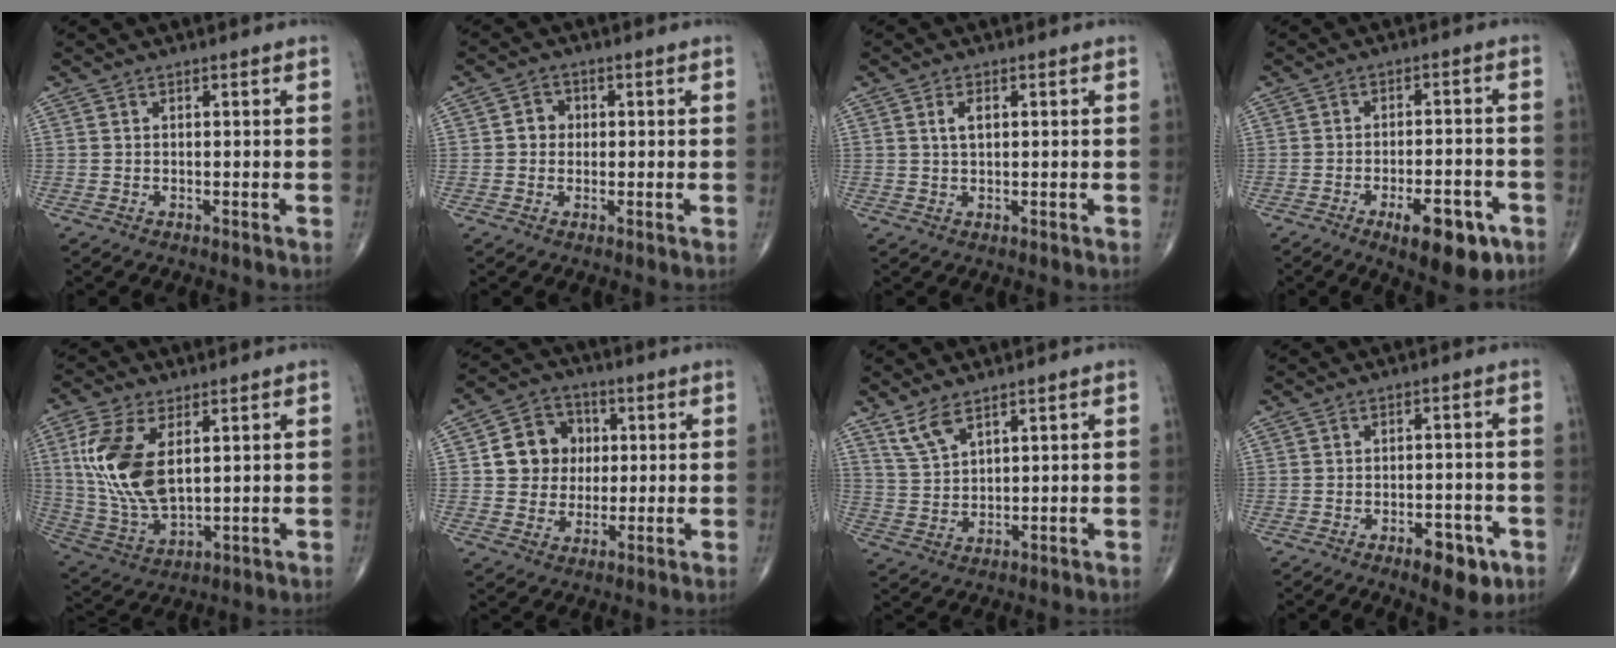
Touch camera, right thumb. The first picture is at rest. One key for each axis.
{"total": 3.1, "fx": 0.2, "fy": 2.8, "fz": 1.2, "tx": -0.001, "ty": 0.007, "tz": -0.004}
{"total": 2.5, "fx": 0.7, "fy": 1.3, "fz": 2.1, "tx": -0.037, "ty": 0.002, "tz": 0.013}
{"total": 11.0, "fx": -5.5, "fy": 4.3, "fz": 8.5, "tx": -0.107, "ty": 0.021, "tz": -0.071}
{"total": 14.9, "fx": 3.7, "fy": 7.8, "fz": 12.2, "tx": -0.254, "ty": -0.012, "tz": 0.082}
{"total": 10.4, "fx": 1.6, "fy": 9.3, "fz": 4.5, "tx": -0.033, "ty": 0.008, "tz": 0.023}
{"total": 5.0, "fx": 3.6, "fy": 1.7, "fz": 3.0, "tx": -0.063, "ty": -0.017, "tz": 0.080}
{"total": 7.0, "fx": -3.6, "fy": 3.2, "fz": 5.1, "tx": -0.053, "ty": 0.015, "tz": -0.046}